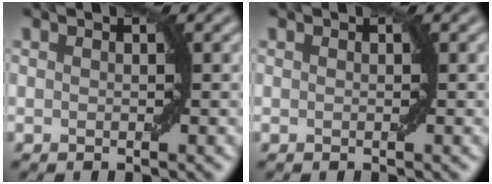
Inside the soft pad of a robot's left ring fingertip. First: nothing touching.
{"total": 0.0}